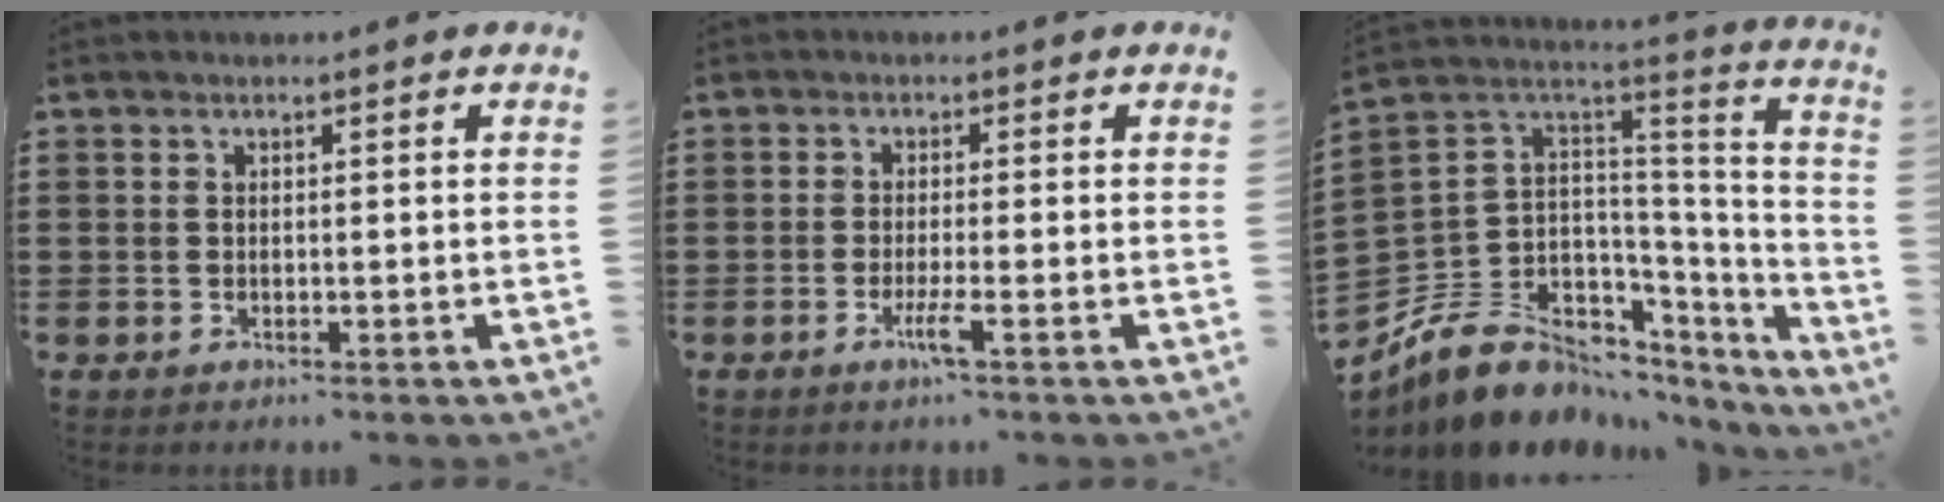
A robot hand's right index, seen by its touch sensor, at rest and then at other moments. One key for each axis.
{"total": 3.3, "fx": -1.7, "fy": 0.0, "fz": 2.9, "tx": -0.062, "ty": -0.013, "tz": -0.033}
{"total": 10.4, "fx": -5.9, "fy": 7.7, "fz": 3.9, "tx": -0.104, "ty": 0.005, "tz": -0.104}